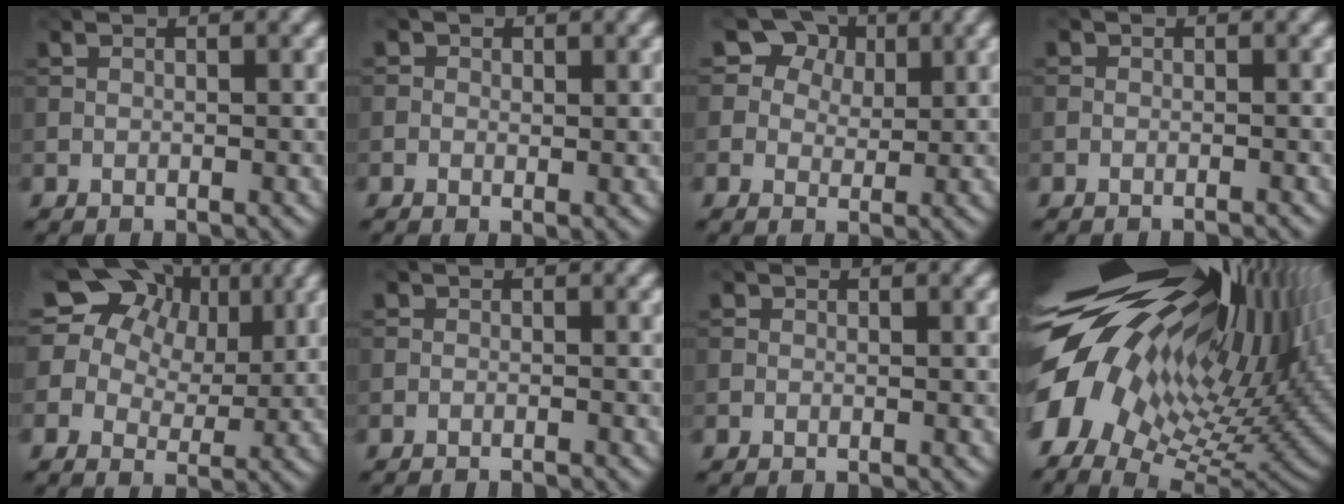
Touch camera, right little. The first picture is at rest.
{"total": 0.5, "force": [-0.3, 0.4, 0.1], "torque": [0.008, -0.004, -0.002]}
{"total": 5.8, "force": [3.1, 4.4, 2.3], "torque": [-0.045, 0.002, 0.041]}
{"total": 1.0, "force": [-1.0, 0.1, -0.2], "torque": [0.011, -0.007, -0.012]}
{"total": 16.4, "force": [7.8, 12.1, 7.9], "torque": [-0.162, 0.054, 0.127]}
{"total": 1.8, "force": [-1.8, 0.0, 0.0], "torque": [0.011, -0.007, -0.020]}
{"total": 0.9, "force": [-0.9, 0.1, -0.3], "torque": [0.010, -0.008, -0.011]}
{"total": 19.3, "force": [4.4, 9.1, 16.4], "torque": [-0.253, -0.001, 0.088]}